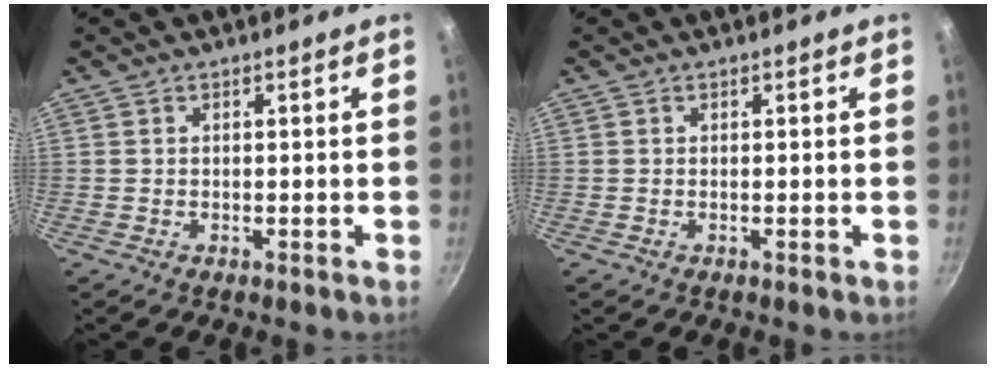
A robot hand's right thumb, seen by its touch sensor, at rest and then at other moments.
{"total": 0.0}